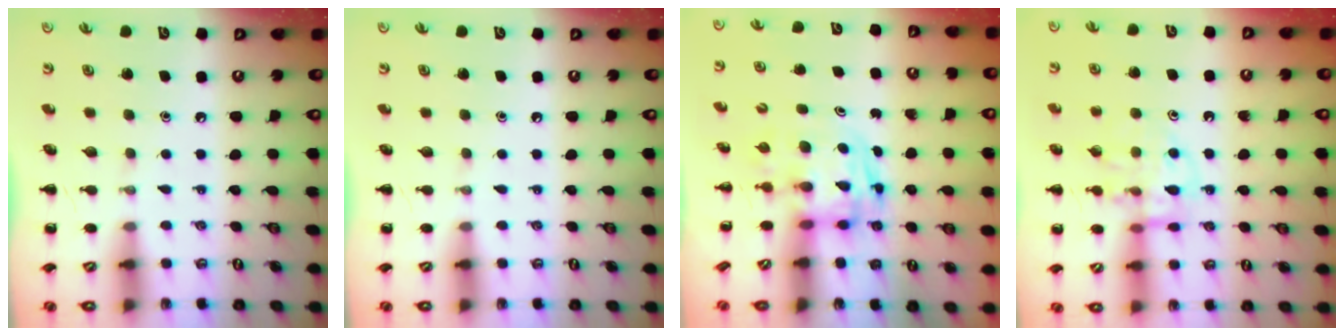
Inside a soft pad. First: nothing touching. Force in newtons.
{"total": 0.0}
{"total": 2.8, "press": 2.8, "slide": 0.5}
{"total": 11.6, "press": 11.6, "slide": 1.1}